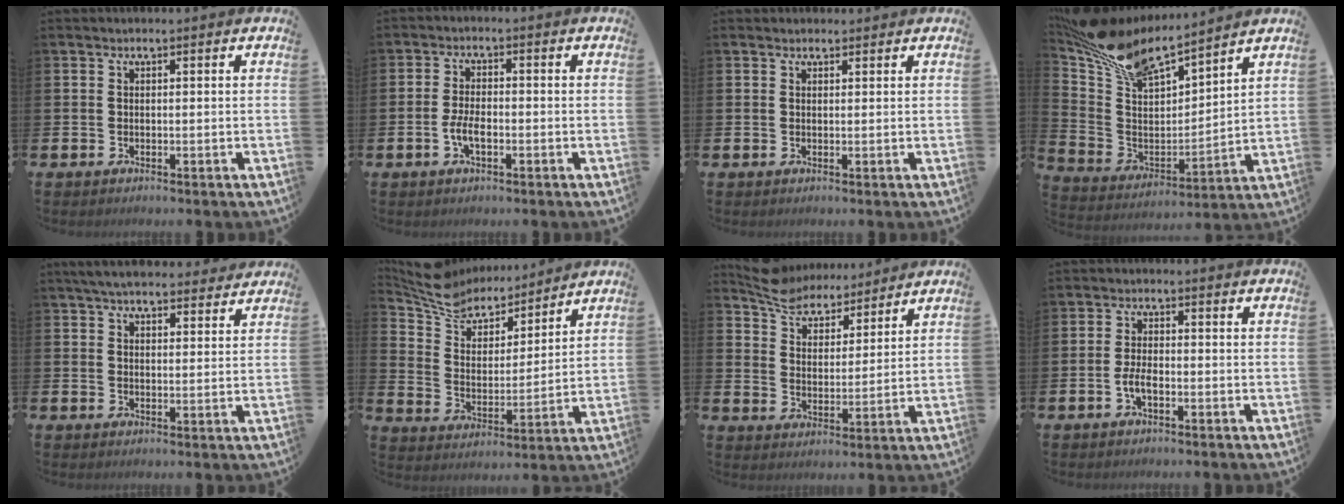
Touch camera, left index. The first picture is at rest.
{"total": 3.3, "force": [-1.0, 1.5, 2.8], "torque": [-0.056, 0.000, -0.020]}
{"total": 1.2, "force": [1.0, 0.5, 0.1], "torque": [0.010, 0.001, 0.017]}
{"total": 11.5, "force": [10.4, 2.6, 4.2], "torque": [-0.128, -0.063, 0.183]}
{"total": 5.1, "force": [4.8, 1.1, 1.3], "torque": [-0.034, -0.015, 0.087]}
{"total": 8.7, "force": [8.1, 3.0, 1.1], "torque": [-0.068, -0.054, 0.149]}
{"total": 6.9, "force": [6.5, 2.0, 0.9], "torque": [-0.051, -0.035, 0.118]}
{"total": 2.7, "force": [-1.0, 1.1, 2.3], "torque": [-0.040, 0.002, -0.019]}